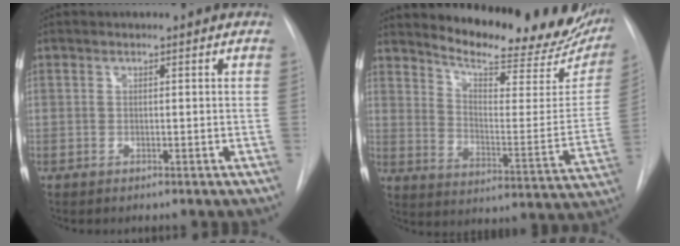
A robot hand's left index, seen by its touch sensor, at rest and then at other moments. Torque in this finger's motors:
{"motor_torque": [0.85, -0.95, 0.37, 0.07]}